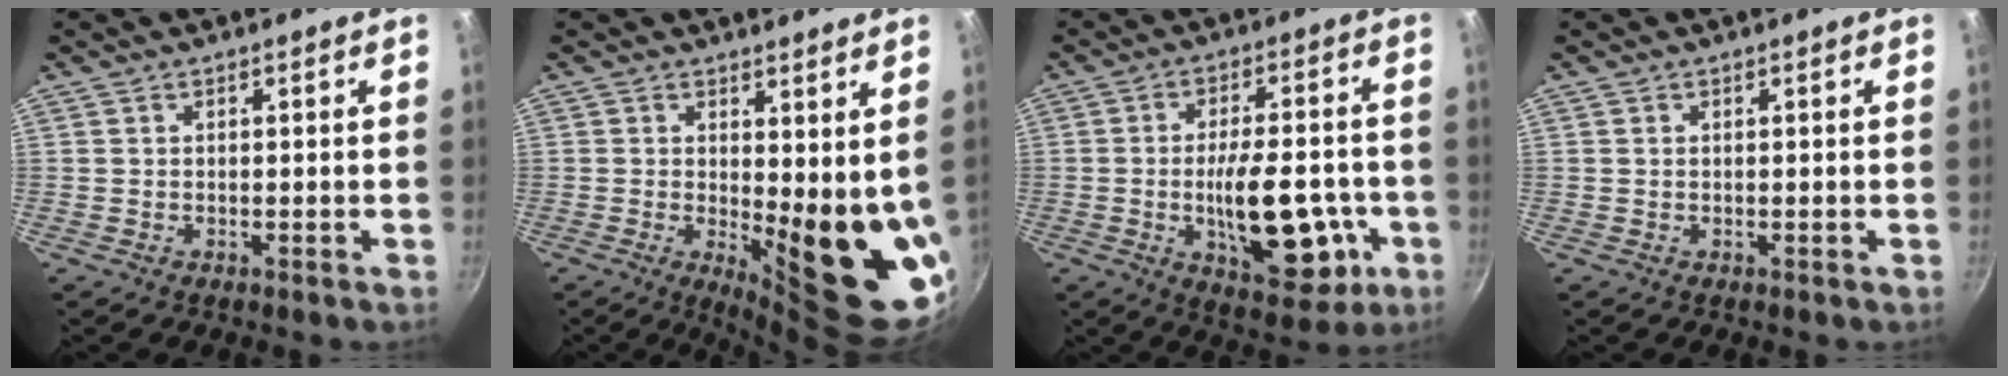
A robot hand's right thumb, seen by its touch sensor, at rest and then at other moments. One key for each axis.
{"total": 13.6, "fx": 0.8, "fy": 4.8, "fz": 12.7, "tx": -0.138, "ty": -0.041, "tz": 0.022}
{"total": 17.6, "fx": -4.3, "fy": 7.9, "fz": 15.1, "tx": -0.205, "ty": 0.012, "tz": -0.050}
{"total": 0.0}